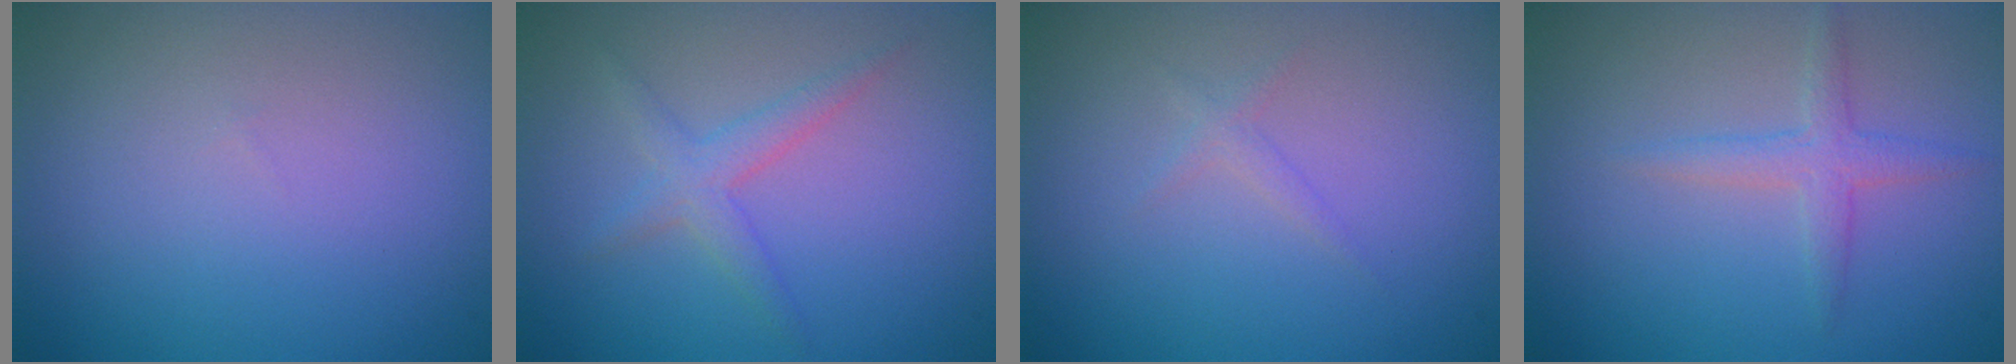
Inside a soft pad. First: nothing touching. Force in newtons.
{"total": 2.1, "press": 2.1, "slide": 0.1}
{"total": 0.8, "press": 0.8, "slide": 0.0}
{"total": 2.0, "press": 2.0, "slide": 0.2}